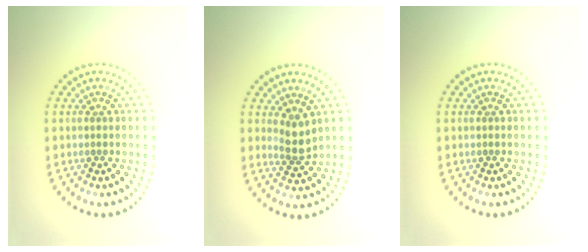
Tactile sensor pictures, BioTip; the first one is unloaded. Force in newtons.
{"total": 2.1, "press": 1.7, "slide": 1.2}
{"total": 0.0}